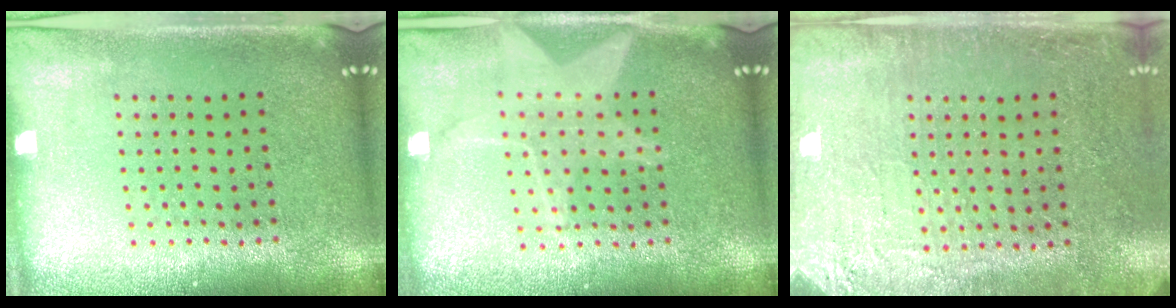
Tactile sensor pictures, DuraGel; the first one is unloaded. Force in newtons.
{"total": 1.5, "press": 1.4, "slide": 0.3}
{"total": 2.8, "press": 2.7, "slide": 0.7}